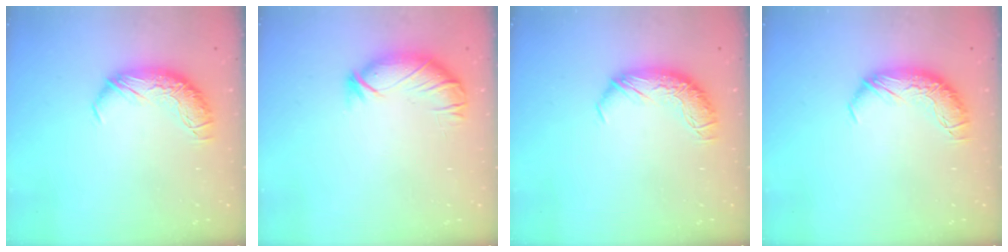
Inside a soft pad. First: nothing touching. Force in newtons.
{"total": 2.6, "press": 2.5, "slide": 0.9}
{"total": 0.0}
{"total": 0.0}